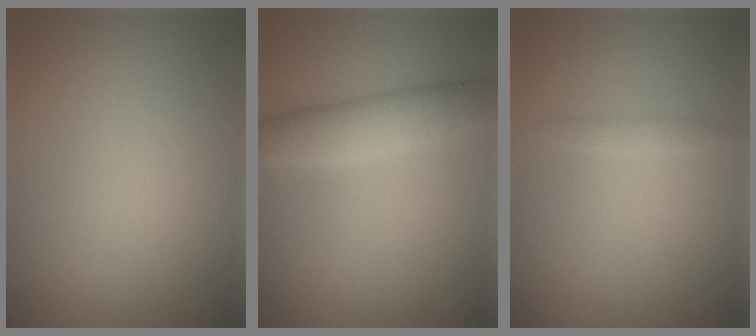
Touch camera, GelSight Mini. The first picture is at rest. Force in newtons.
{"total": 4.5, "press": 4.5, "slide": 0.0}
{"total": 1.0, "press": 1.0, "slide": 0.0}